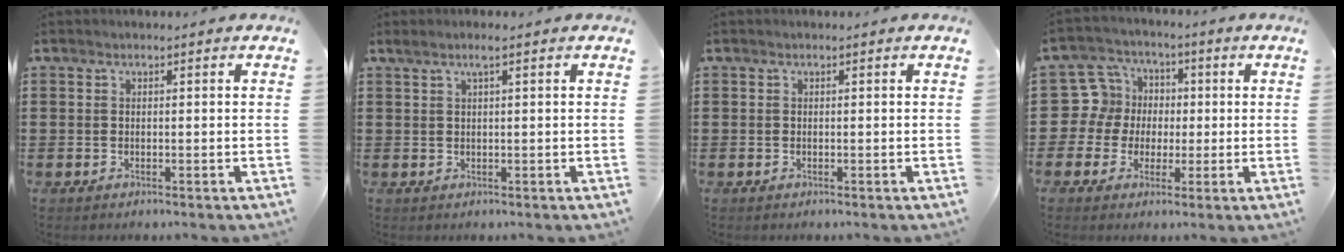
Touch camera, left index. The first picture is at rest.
{"total": 1.9, "force": [0.8, 0.1, 1.7], "torque": [-0.034, 0.000, 0.014]}
{"total": 0.0}
{"total": 8.8, "force": [0.7, 8.5, 2.1], "torque": [-0.082, 0.007, 0.015]}